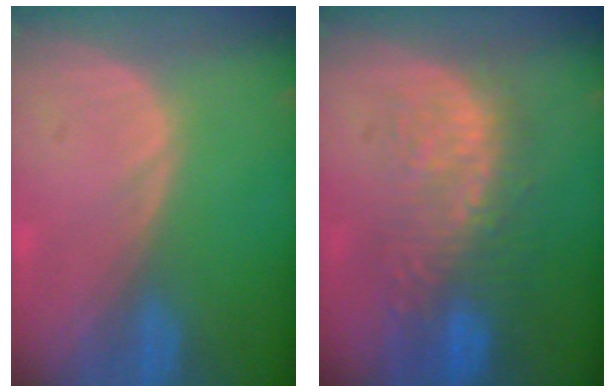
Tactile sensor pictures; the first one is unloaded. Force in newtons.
{"total": 10.5, "press": 9.2, "slide": 5.1}